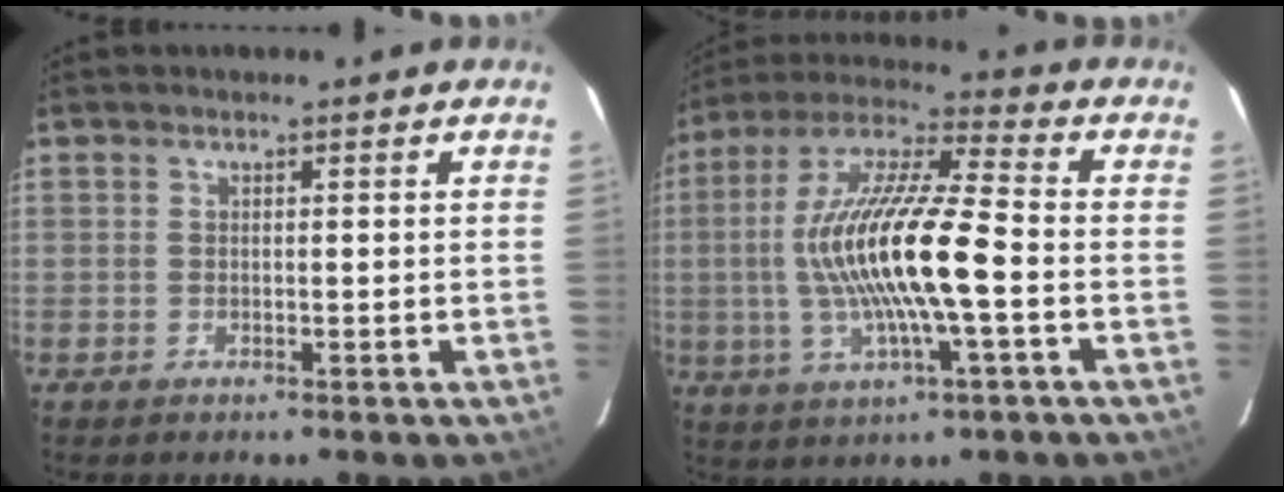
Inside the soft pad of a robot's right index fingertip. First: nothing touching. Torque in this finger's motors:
{"motor_torque": [1.42, -0.72, 1.05, 0.21]}